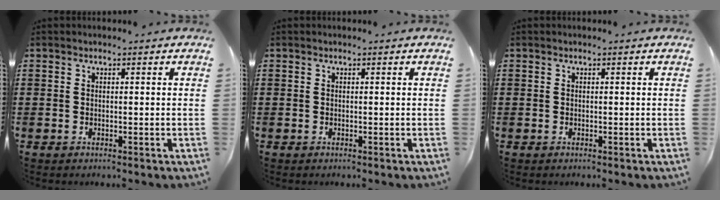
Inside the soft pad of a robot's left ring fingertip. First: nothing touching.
{"total": 0.0}
{"total": 0.0}